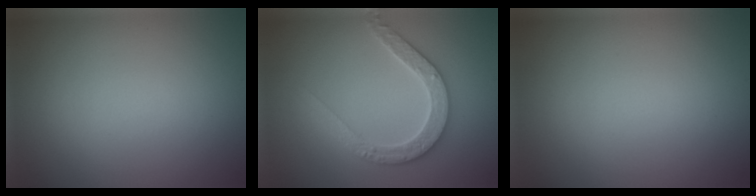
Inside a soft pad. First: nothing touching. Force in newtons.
{"total": 3.3, "press": 3.3, "slide": 0.6}
{"total": 0.0}